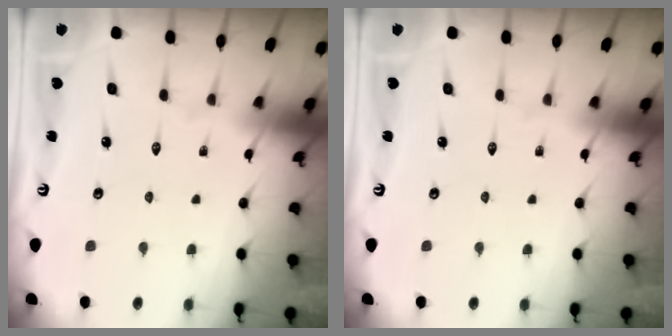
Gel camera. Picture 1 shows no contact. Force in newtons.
{"total": 0.0}